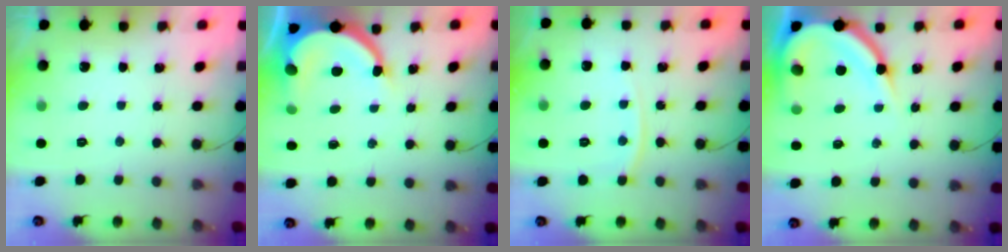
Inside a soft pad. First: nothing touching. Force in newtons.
{"total": 10.2, "press": 10.1, "slide": 0.9}
{"total": 5.7, "press": 5.7, "slide": 0.7}
{"total": 12.3, "press": 12.2, "slide": 1.3}